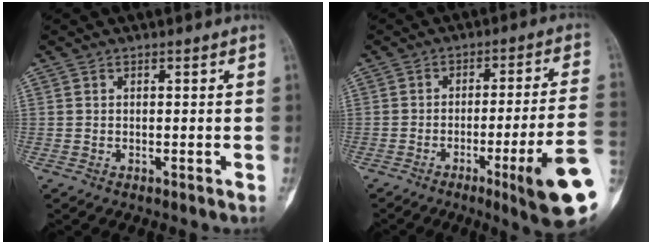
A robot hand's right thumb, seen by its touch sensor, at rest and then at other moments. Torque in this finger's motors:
{"motor_torque": [0.26, 0.84, 1.19, -0.72, 0.00]}